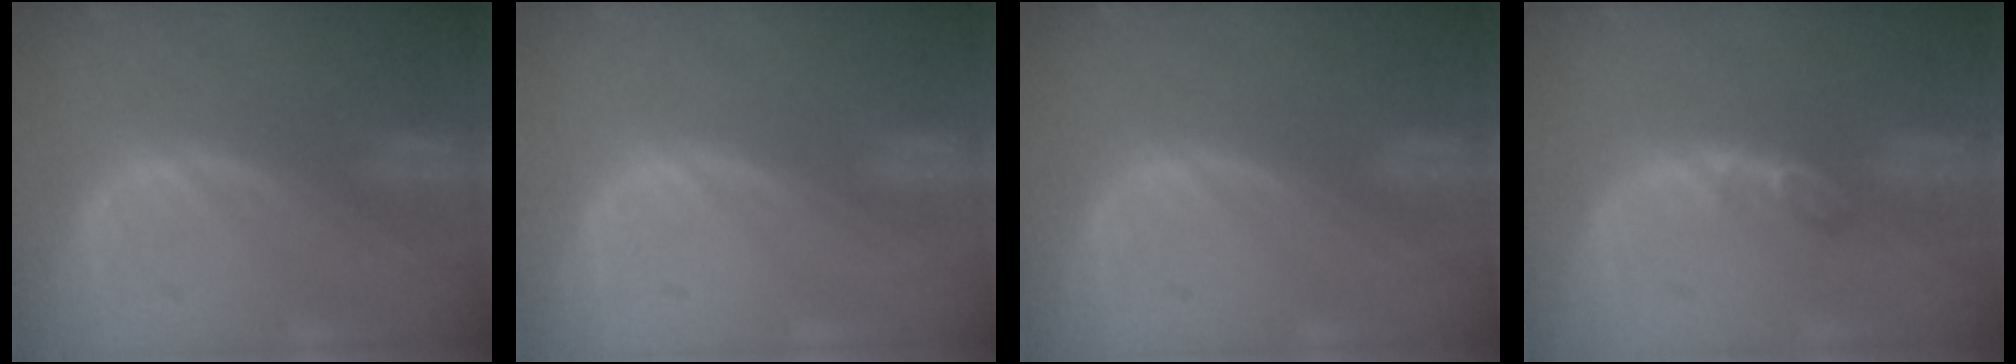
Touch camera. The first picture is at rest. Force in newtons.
{"total": 0.0}
{"total": 0.0}
{"total": 2.4, "press": 2.4, "slide": 0.4}